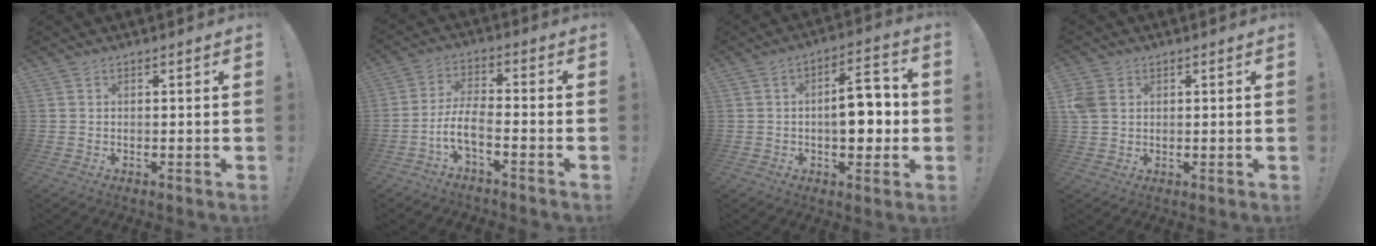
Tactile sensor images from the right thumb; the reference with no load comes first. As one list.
[{"total": 7.7, "force": [-4.2, 2.6, 5.9], "torque": [-0.122, 0.006, -0.077]}, {"total": 11.5, "force": [-0.8, 6.0, 9.8], "torque": [-0.134, 0.012, -0.017]}, {"total": 5.5, "force": [1.5, 4.3, 3.1], "torque": [-0.065, 0.007, 0.035]}]